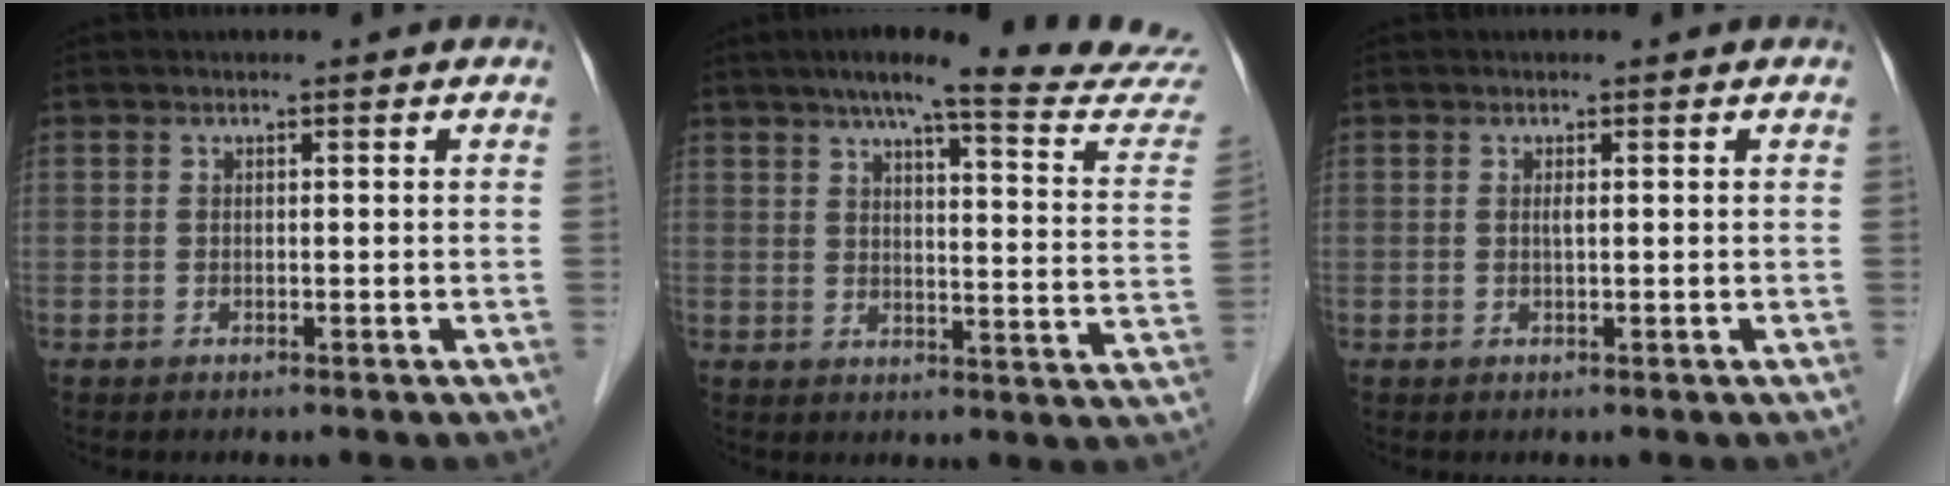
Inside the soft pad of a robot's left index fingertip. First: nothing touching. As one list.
[{"total": 21.7, "force": [19.6, 0.0, 9.2], "torque": [-0.121, -0.062, 0.231]}, {"total": 0.6, "force": [0.2, 0.0, 0.6], "torque": [-0.015, 0.000, 0.003]}]